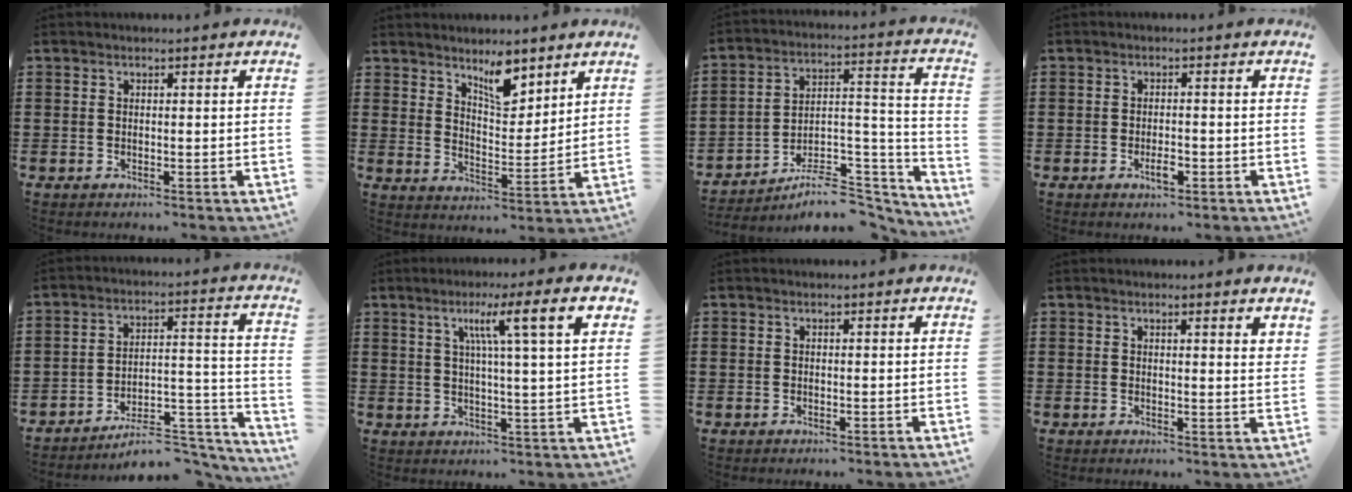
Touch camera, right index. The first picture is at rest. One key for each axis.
{"total": 6.7, "fx": 5.1, "fy": 2.5, "fz": 3.7, "tx": -0.061, "ty": -0.017, "tz": 0.086}
{"total": 8.1, "fx": -6.4, "fy": 3.3, "fz": 3.7, "tx": -0.050, "ty": 0.018, "tz": -0.115}
{"total": 2.6, "fx": -1.2, "fy": 0.8, "fz": 2.1, "tx": -0.046, "ty": -0.003, "tz": -0.023}
{"total": 8.3, "fx": -7.2, "fy": 2.4, "fz": 3.4, "tx": -0.040, "ty": 0.023, "tz": -0.134}
{"total": 8.4, "fx": 3.3, "fy": -0.2, "fz": 7.7, "tx": -0.141, "ty": -0.004, "tz": 0.048}
{"total": 0.0}
{"total": 1.4, "fx": 1.2, "fy": 0.0, "fz": 0.6, "tx": -0.015, "ty": 0.001, "tz": 0.023}